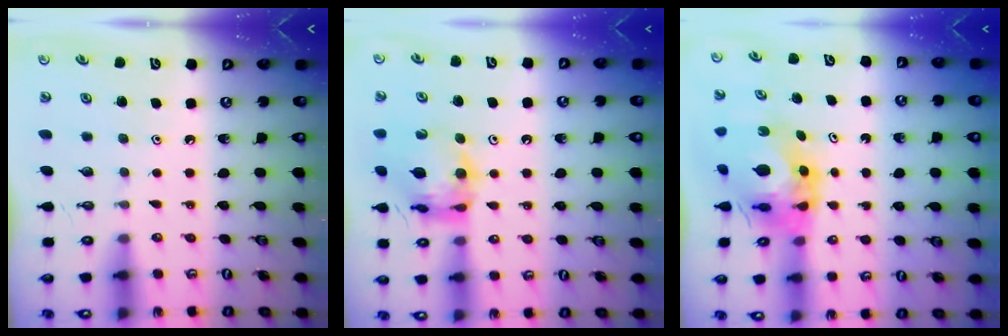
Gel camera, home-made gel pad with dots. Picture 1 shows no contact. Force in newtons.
{"total": 13.6, "press": 13.5, "slide": 1.5}
{"total": 9.2, "press": 9.1, "slide": 1.1}